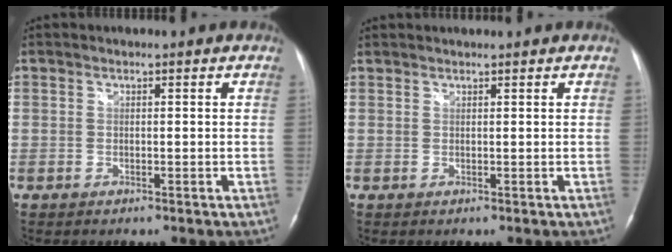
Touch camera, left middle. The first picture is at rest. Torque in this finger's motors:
{"motor_torque": [-0.13, -0.11, -0.11, -0.01]}